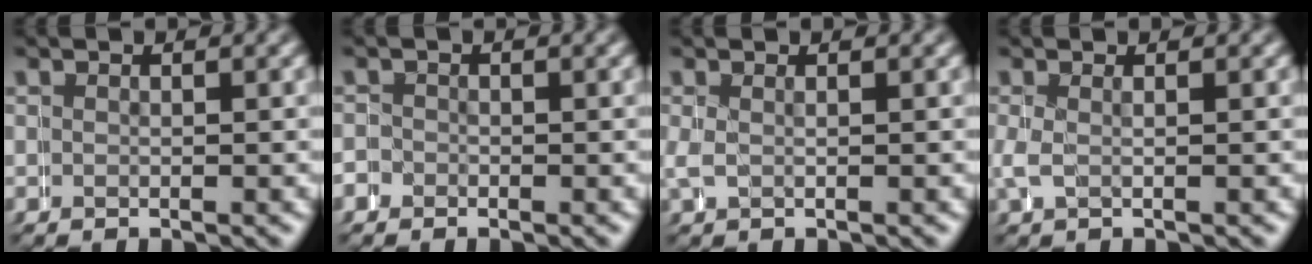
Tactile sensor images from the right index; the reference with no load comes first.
{"total": 1.6, "force": [-0.8, 1.4, 0.0], "torque": [-0.004, 0.003, -0.018]}
{"total": 1.4, "force": [0.3, 1.1, 0.8], "torque": [-0.025, -0.003, 0.008]}
{"total": 1.7, "force": [0.1, 1.2, 1.2], "torque": [-0.039, -0.007, 0.005]}